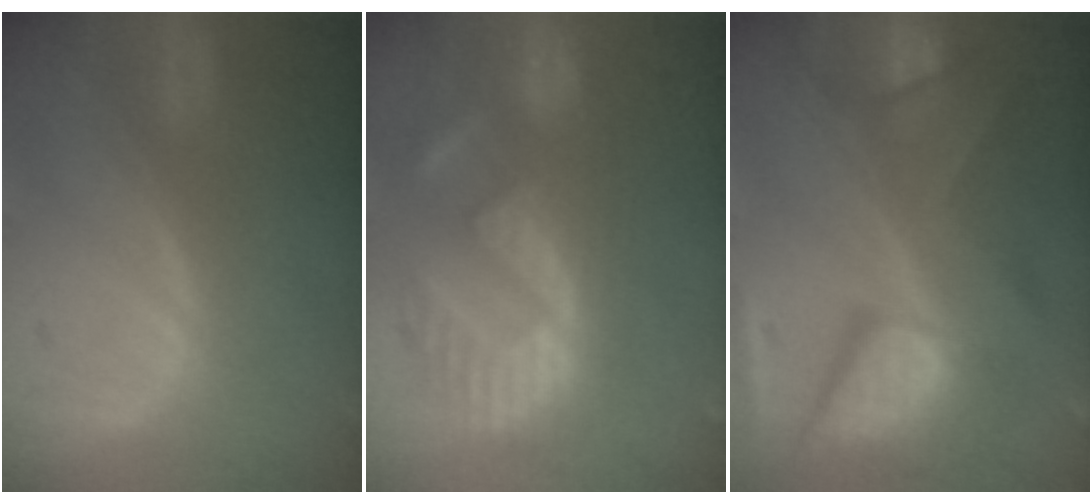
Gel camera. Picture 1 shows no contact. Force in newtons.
{"total": 9.7, "press": 9.7, "slide": 0.3}
{"total": 11.9, "press": 11.8, "slide": 1.1}